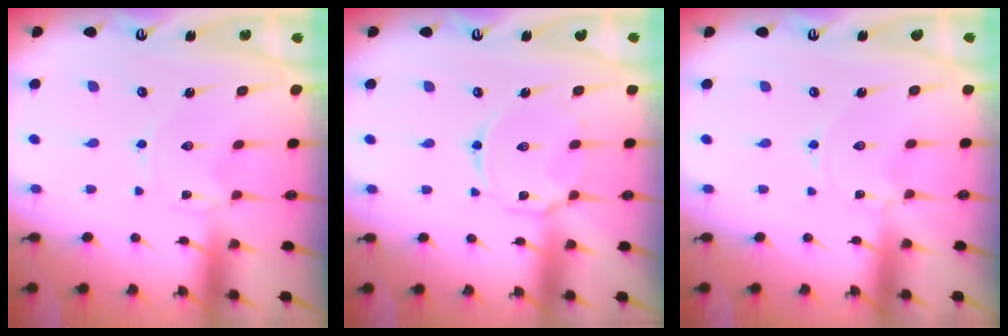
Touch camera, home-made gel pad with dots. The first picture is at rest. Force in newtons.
{"total": 5.7, "press": 5.7, "slide": 0.4}
{"total": 0.0}